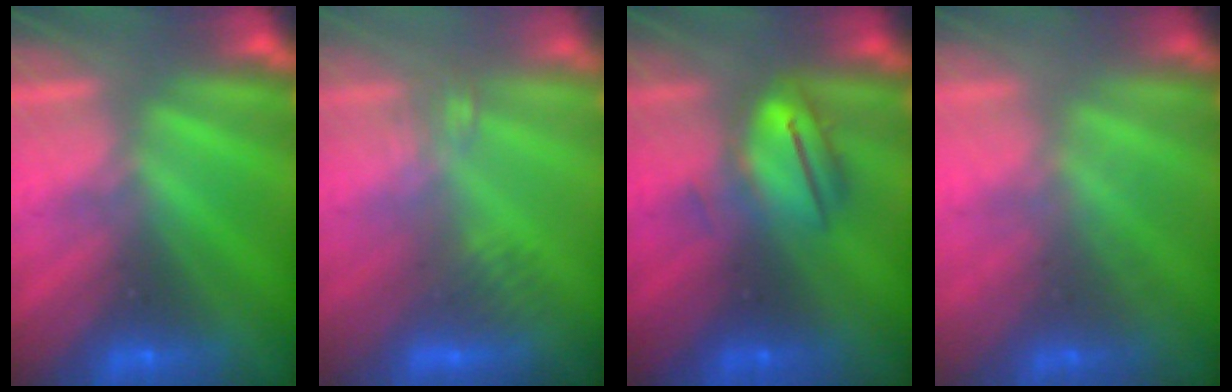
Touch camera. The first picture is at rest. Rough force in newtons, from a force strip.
{"total": 2.6}
{"total": 3.5}
{"total": 1.7}